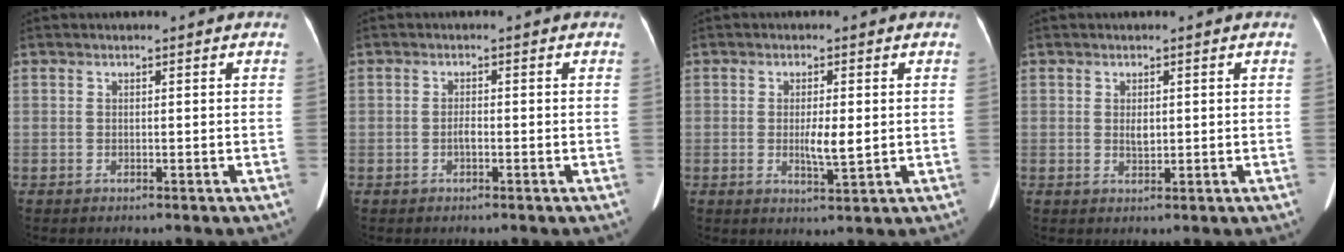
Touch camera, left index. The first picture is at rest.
{"total": 1.1, "force": [-0.5, 0.5, 0.9], "torque": [-0.017, 0.002, -0.008]}
{"total": 4.0, "force": [-0.1, 0.8, 3.9], "torque": [-0.071, -0.006, 0.001]}
{"total": 1.5, "force": [0.2, 0.9, 1.2], "torque": [-0.023, 0.000, 0.008]}